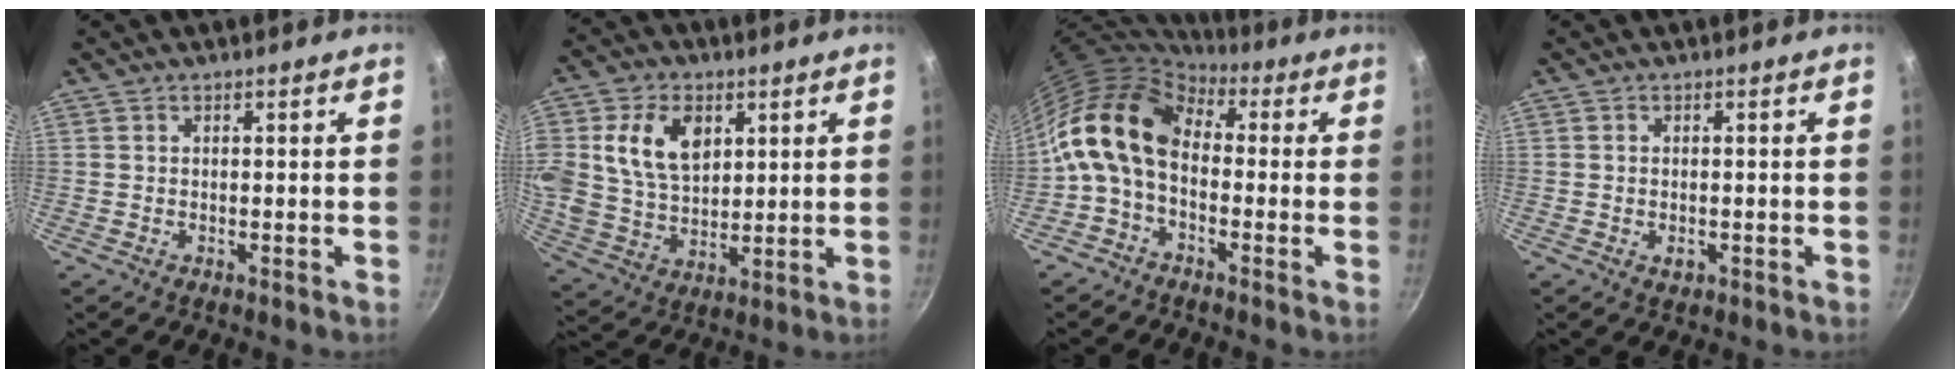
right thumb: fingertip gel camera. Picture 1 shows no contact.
{"total": 14.0, "force": [4.1, 9.9, 9.0], "torque": [-0.148, -0.011, 0.080]}
{"total": 13.0, "force": [-0.3, 8.8, 9.6], "torque": [-0.163, 0.031, -0.029]}
{"total": 1.7, "force": [-0.5, 1.1, 1.1], "torque": [-0.017, 0.000, -0.008]}